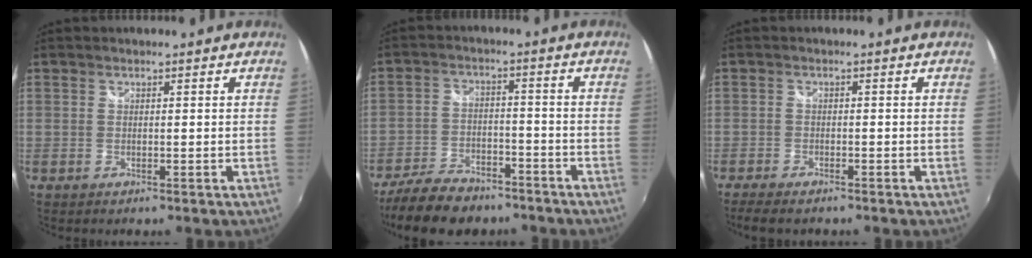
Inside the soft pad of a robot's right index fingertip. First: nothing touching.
{"total": 14.6, "force": [-11.4, 6.5, 6.5], "torque": [-0.156, -0.011, -0.183]}
{"total": 5.0, "force": [-4.2, 1.5, 2.3], "torque": [-0.064, -0.019, -0.076]}